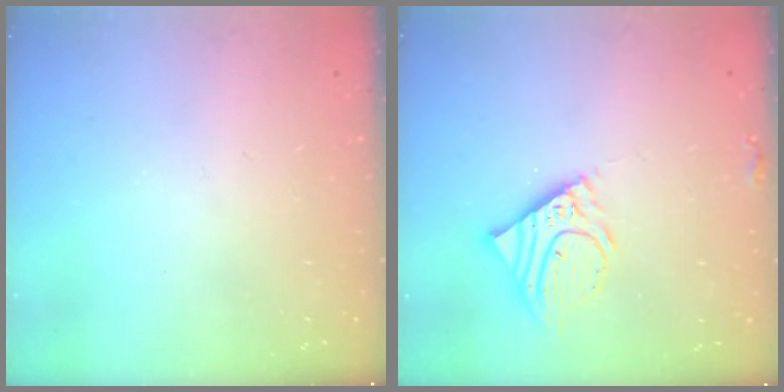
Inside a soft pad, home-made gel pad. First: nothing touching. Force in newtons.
{"total": 10.4, "press": 10.1, "slide": 2.3}